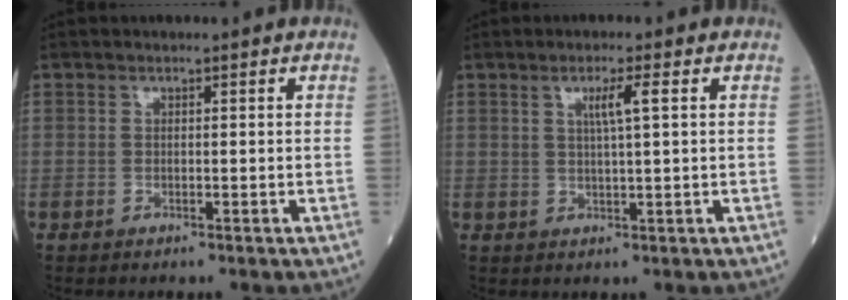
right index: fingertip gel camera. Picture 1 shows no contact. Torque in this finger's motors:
{"motor_torque": [0.14, 0.15, 0.06, 0.06]}